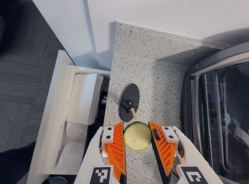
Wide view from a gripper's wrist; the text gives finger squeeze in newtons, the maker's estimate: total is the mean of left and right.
{"total": 10.0, "left": 10.0, "right": 9.9}